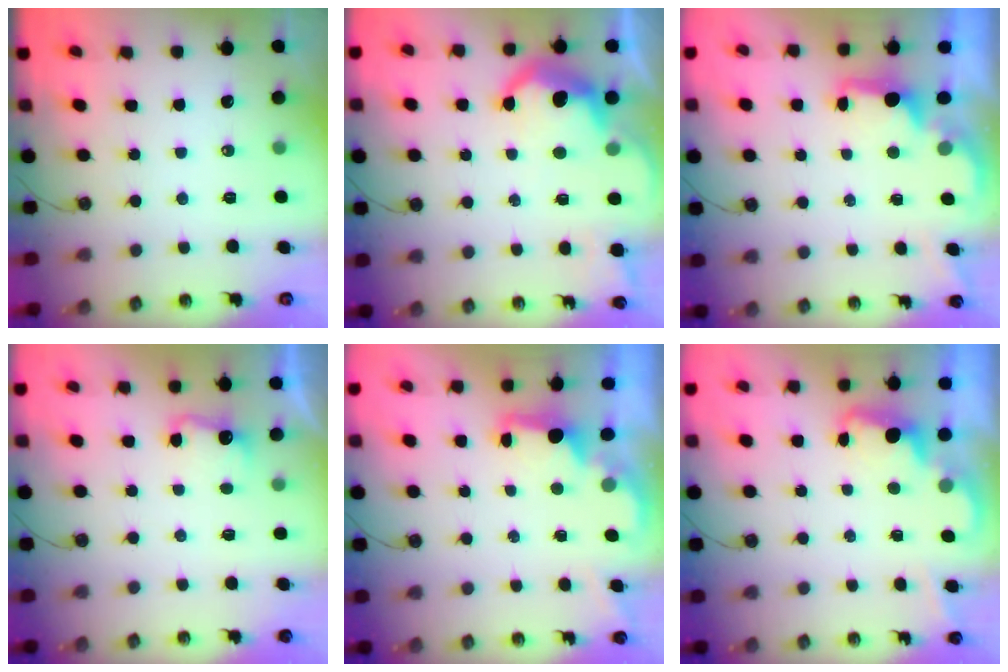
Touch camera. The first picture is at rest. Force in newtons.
{"total": 11.7, "press": 11.6, "slide": 0.9}
{"total": 2.1, "press": 1.9, "slide": 0.8}
{"total": 3.0, "press": 2.8, "slide": 1.0}
{"total": 1.9, "press": 1.8, "slide": 0.8}
{"total": 2.4, "press": 2.4, "slide": 0.5}